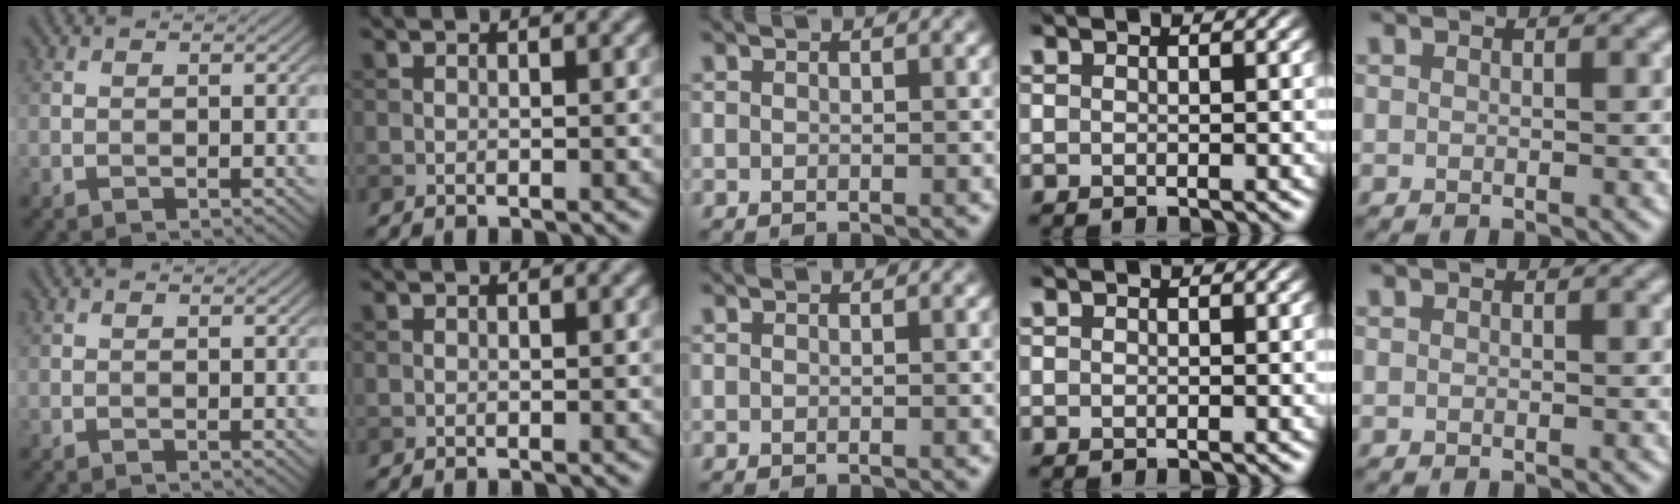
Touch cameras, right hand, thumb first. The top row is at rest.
{}